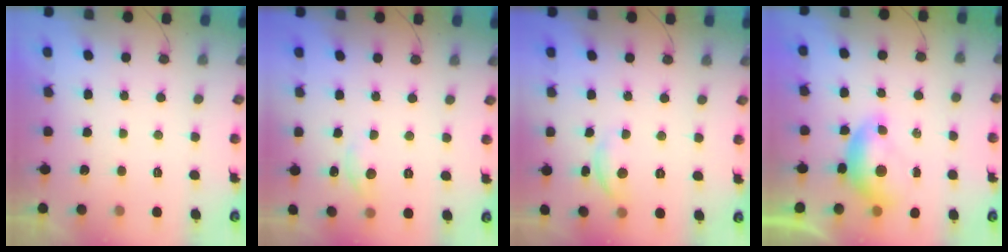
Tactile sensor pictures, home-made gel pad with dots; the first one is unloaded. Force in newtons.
{"total": 5.3, "press": 5.3, "slide": 0.8}
{"total": 5.9, "press": 5.9, "slide": 0.7}
{"total": 7.2, "press": 7.2, "slide": 0.7}